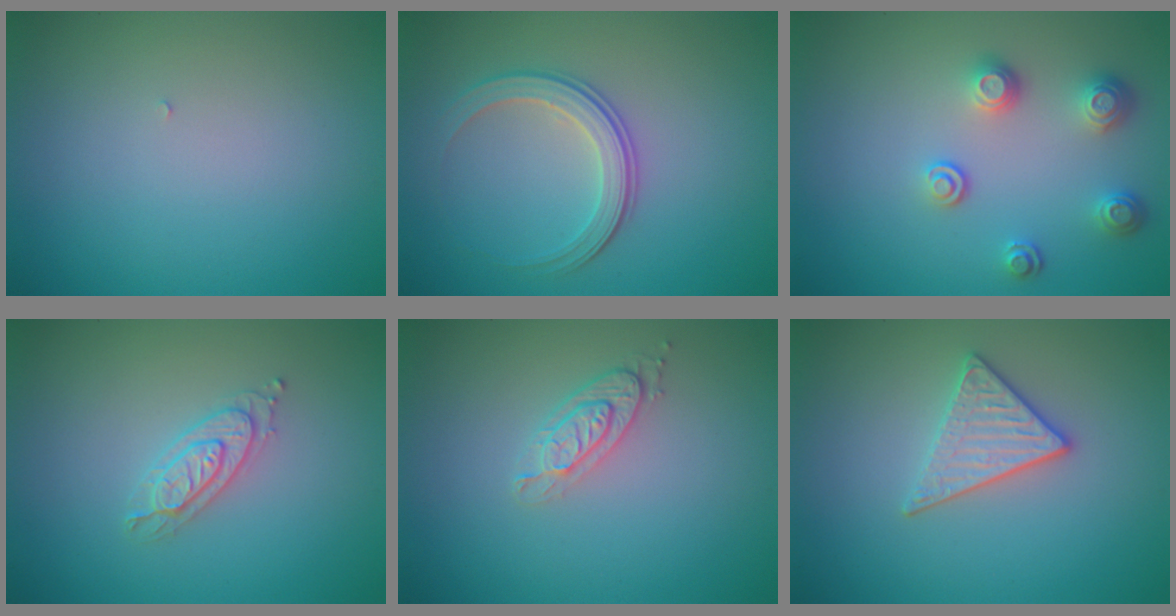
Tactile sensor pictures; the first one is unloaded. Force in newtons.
{"total": 2.9, "press": 2.7, "slide": 1.0}
{"total": 3.0, "press": 2.6, "slide": 1.6}
{"total": 2.1, "press": 2.1, "slide": 0.2}
{"total": 2.1, "press": 1.9, "slide": 0.8}
{"total": 2.9, "press": 2.7, "slide": 1.1}